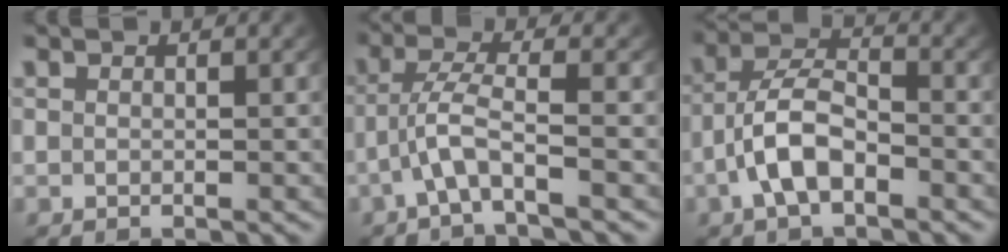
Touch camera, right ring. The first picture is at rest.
{"total": 3.1, "force": [-1.6, 0.4, 2.7], "torque": [-0.069, -0.009, -0.024]}
{"total": 5.5, "force": [-1.6, 3.5, 4.0], "torque": [-0.084, -0.016, -0.025]}